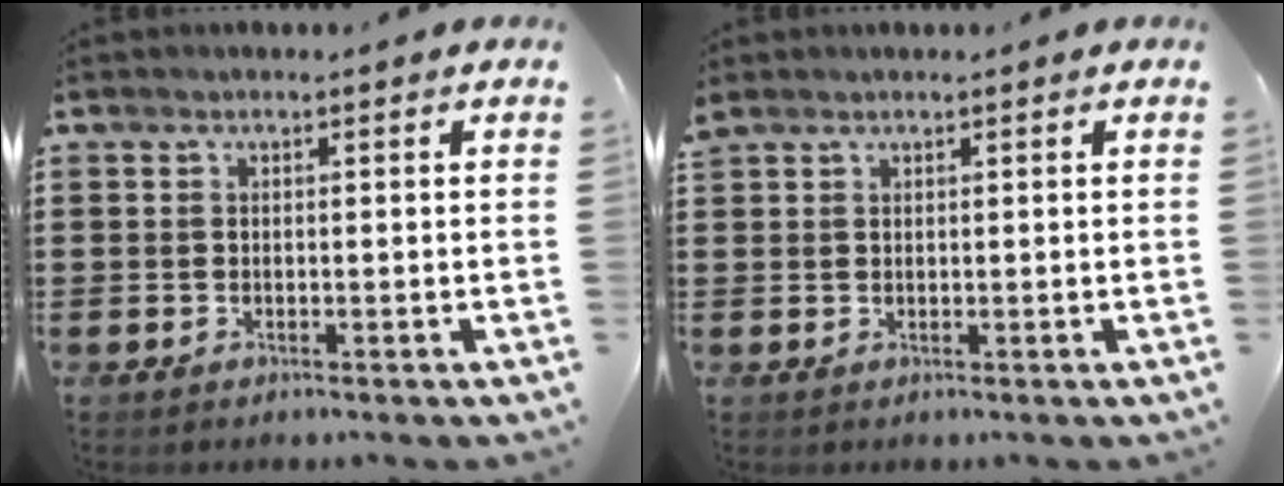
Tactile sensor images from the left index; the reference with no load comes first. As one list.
[{"total": 0.9, "force": [0.9, 0.3, 0.2], "torque": [-0.007, 0.002, 0.017]}]